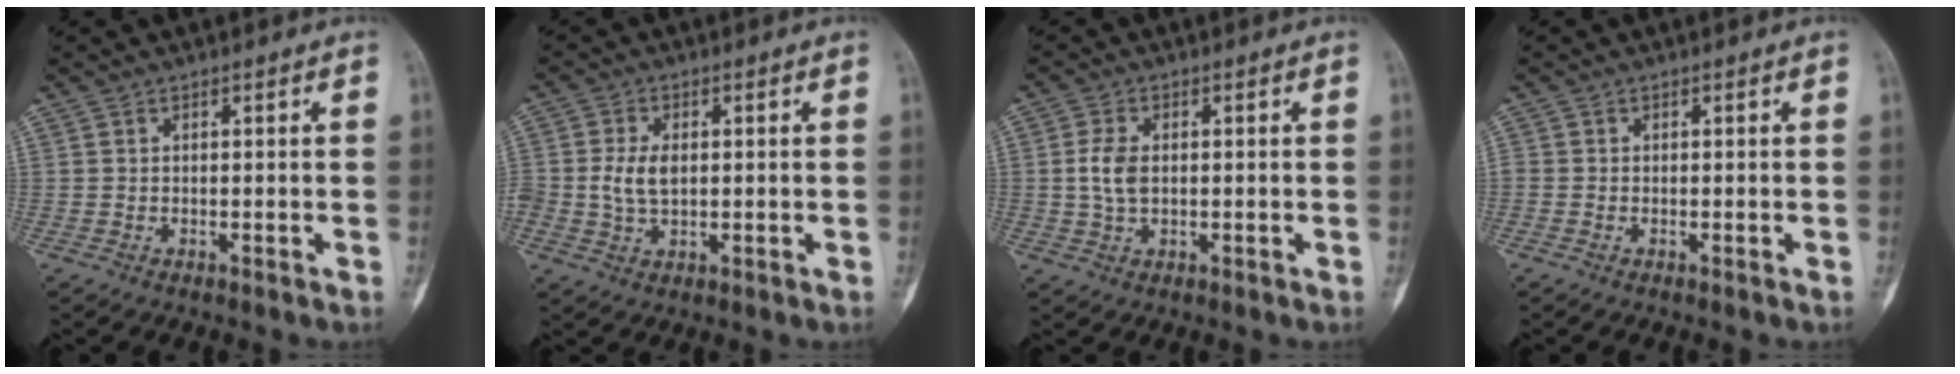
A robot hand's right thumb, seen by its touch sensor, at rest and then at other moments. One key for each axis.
{"total": 5.4, "fx": 0.3, "fy": 3.4, "fz": 4.2, "tx": -0.082, "ty": 0.001, "tz": 0.008}
{"total": 4.8, "fx": 0.3, "fy": 2.9, "fz": 3.8, "tx": -0.079, "ty": 0.003, "tz": 0.004}
{"total": 0.6, "fx": -0.2, "fy": 0.5, "fz": 0.2, "tx": -0.005, "ty": 0.001, "tz": -0.010}